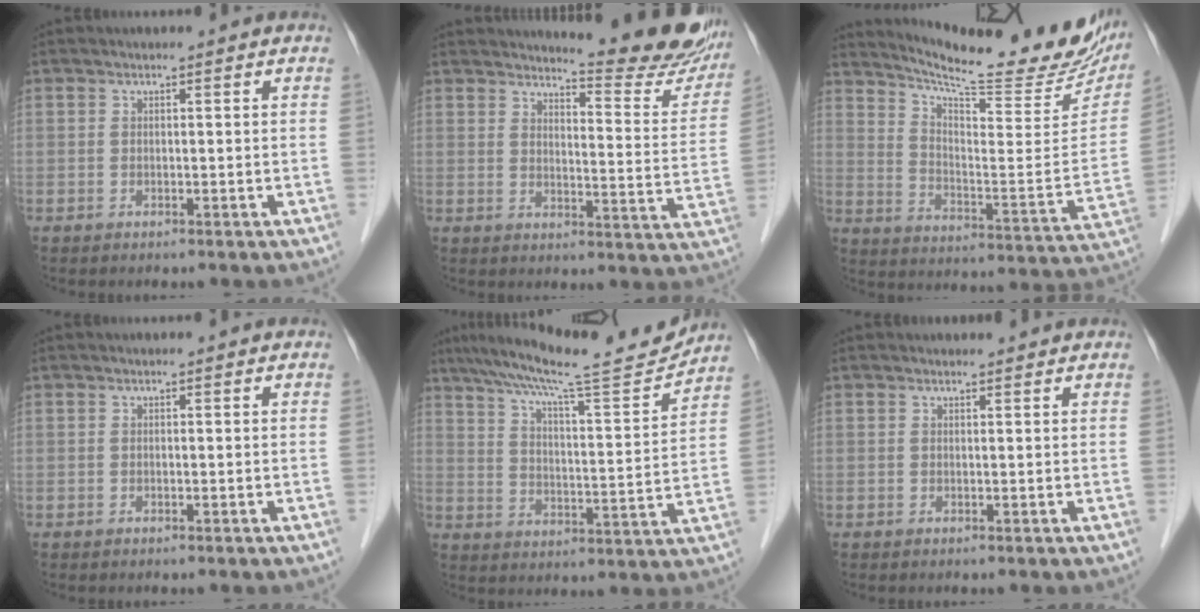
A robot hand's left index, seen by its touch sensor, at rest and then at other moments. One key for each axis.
{"total": 15.3, "fx": 14.3, "fy": 1.5, "fz": 5.3, "tx": -0.063, "ty": -0.072, "tz": 0.161}
{"total": 22.9, "fx": 20.3, "fy": 2.6, "fz": 10.2, "tx": -0.161, "ty": -0.065, "tz": 0.272}
{"total": 0.0}
{"total": 16.6, "fx": 15.1, "fy": -0.4, "fz": 6.9, "tx": -0.119, "ty": -0.013, "tz": 0.226}
{"total": 2.5, "fx": 2.5, "fy": 0.3, "fz": 0.4, "tx": -0.010, "ty": 0.018, "tz": 0.032}